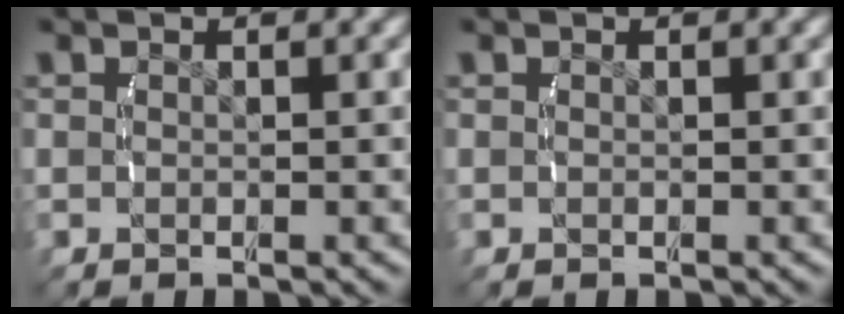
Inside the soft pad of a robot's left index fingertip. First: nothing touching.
{"total": 0.0}